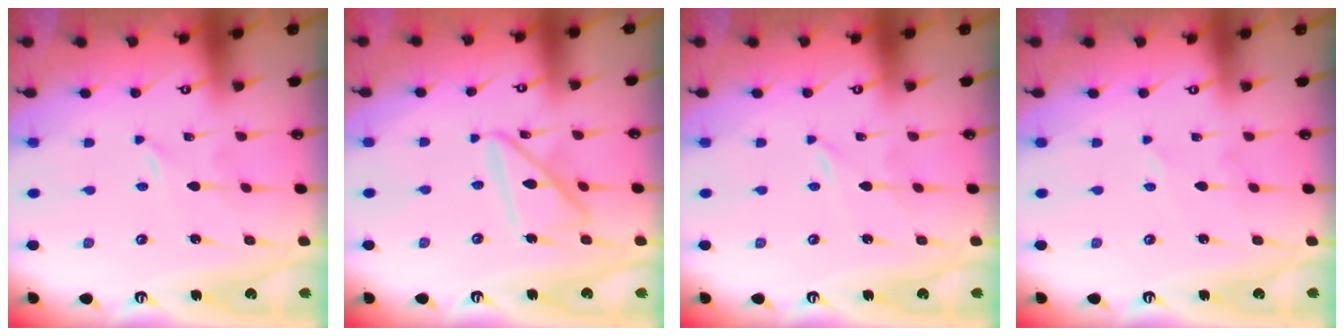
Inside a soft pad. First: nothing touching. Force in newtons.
{"total": 12.5, "press": 12.5, "slide": 1.1}
{"total": 0.0}
{"total": 2.0, "press": 2.0, "slide": 0.3}